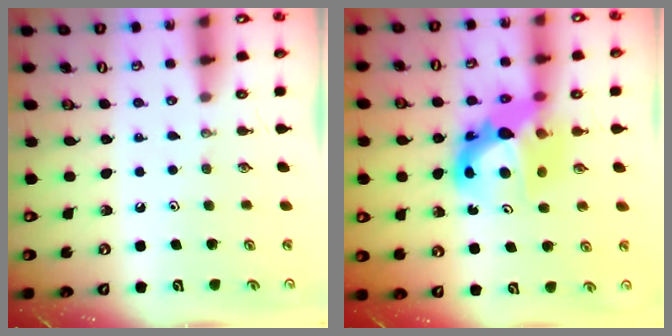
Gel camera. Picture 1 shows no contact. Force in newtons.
{"total": 12.7, "press": 12.6, "slide": 1.2}